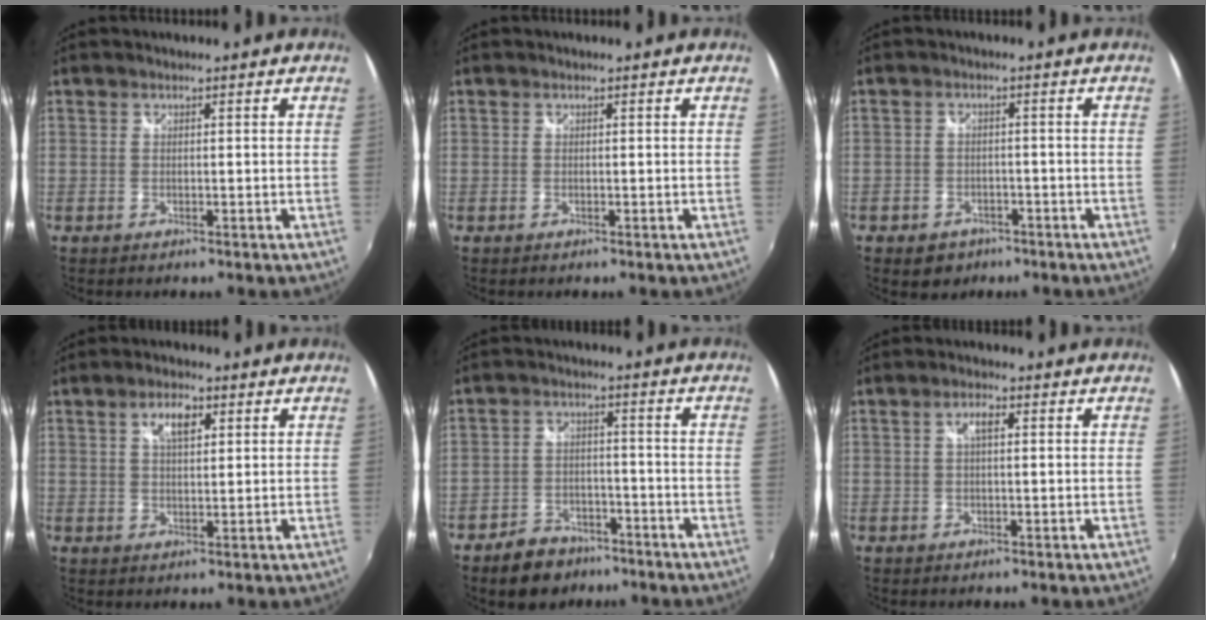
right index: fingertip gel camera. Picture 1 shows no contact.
{"total": 0.0}
{"total": 5.0, "force": [-3.1, 3.8, 1.2], "torque": [-0.039, 0.002, -0.043]}
{"total": 4.5, "force": [1.9, 2.0, 3.6], "torque": [-0.061, 0.009, 0.032]}
{"total": 8.6, "force": [-6.2, 5.3, 2.7], "torque": [-0.074, 0.016, -0.091]}
{"total": 2.3, "force": [0.4, 0.8, 2.1], "torque": [-0.040, 0.007, 0.005]}